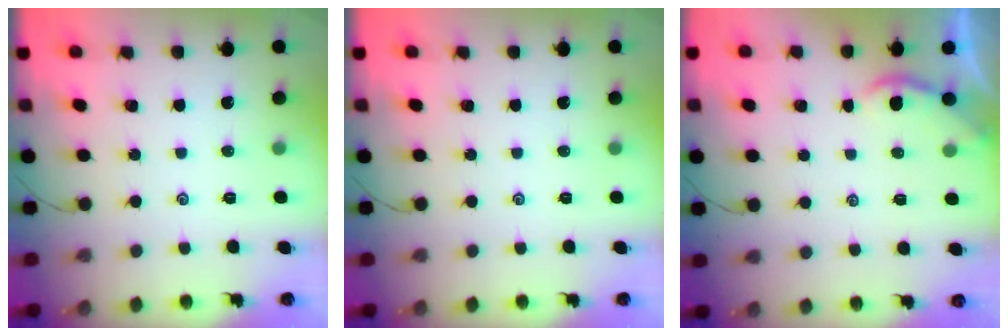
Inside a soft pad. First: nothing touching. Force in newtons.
{"total": 0.0}
{"total": 1.3, "press": 1.3, "slide": 0.3}